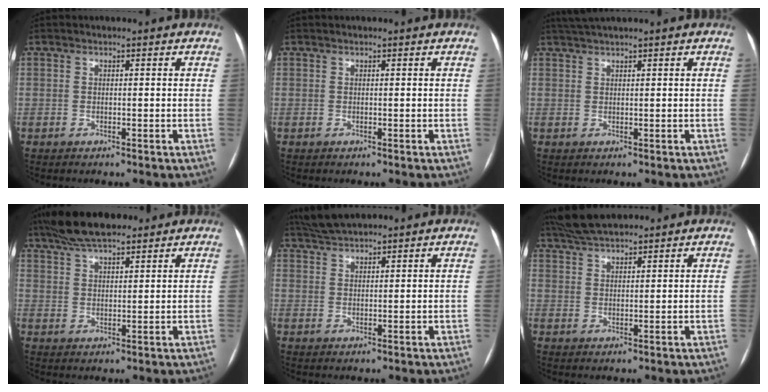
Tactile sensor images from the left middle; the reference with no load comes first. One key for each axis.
{"total": 0.0}
{"total": 2.9, "fx": 2.5, "fy": -0.6, "fz": 1.3, "tx": -0.021, "ty": 0.024, "tz": 0.051}
{"total": 9.8, "fx": 7.9, "fy": 2.4, "fz": 5.2, "tx": -0.089, "ty": 0.034, "tz": 0.137}
{"total": 5.4, "fx": 4.9, "fy": 0.7, "fz": 2.1, "tx": -0.044, "ty": 0.030, "tz": 0.094}
{"total": 7.0, "fx": 6.3, "fy": 1.1, "fz": 2.8, "tx": -0.055, "ty": 0.033, "tz": 0.117}